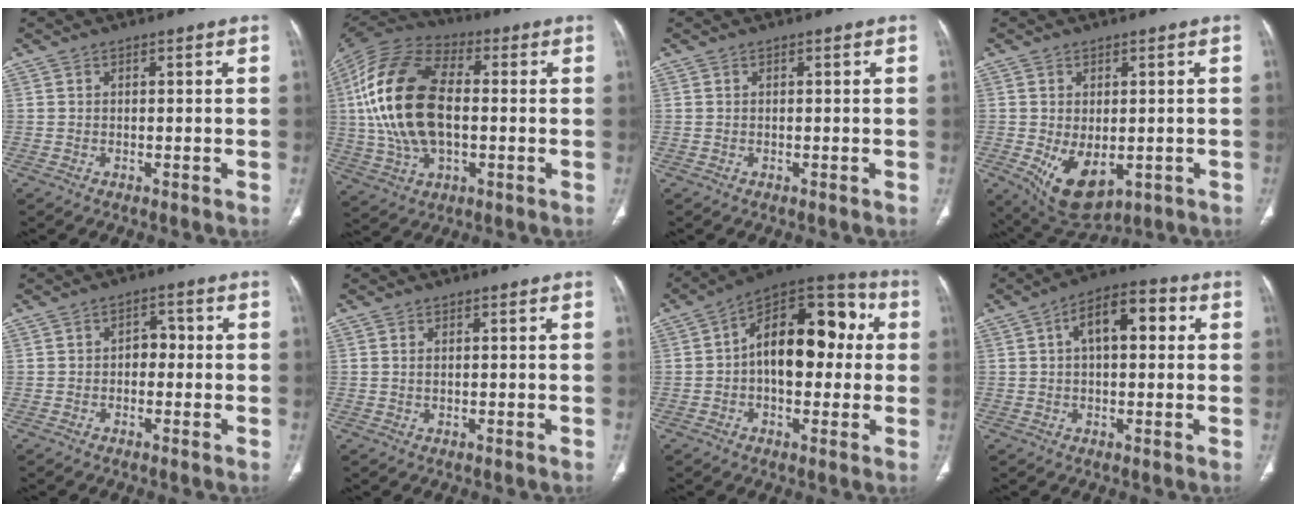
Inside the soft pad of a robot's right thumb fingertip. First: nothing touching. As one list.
[{"total": 22.2, "force": [0.9, 12.5, 18.3], "torque": [-0.376, 0.014, 0.014]}, {"total": 0.0}, {"total": 9.7, "force": [-2.2, 5.8, 7.5], "torque": [-0.114, -0.013, -0.013]}, {"total": 3.2, "force": [-0.3, 2.3, 2.2], "torque": [-0.012, 0.014, -0.012]}, {"total": 0.7, "force": [0.3, 0.3, 0.6], "torque": [-0.016, 0.003, 0.008]}, {"total": 18.2, "force": [1.7, 10.7, 14.7], "torque": [-0.178, 0.044, 0.016]}, {"total": 10.2, "force": [2.4, 5.2, 8.4], "torque": [-0.120, 0.029, 0.029]}]